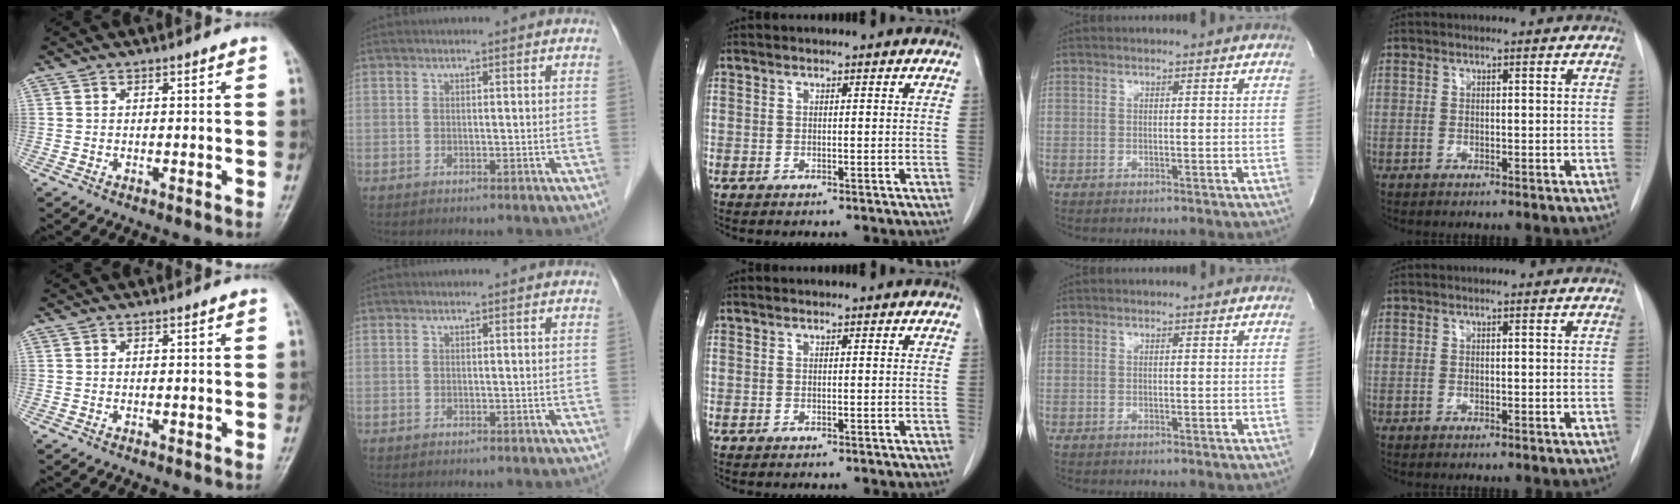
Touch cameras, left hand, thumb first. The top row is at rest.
{}